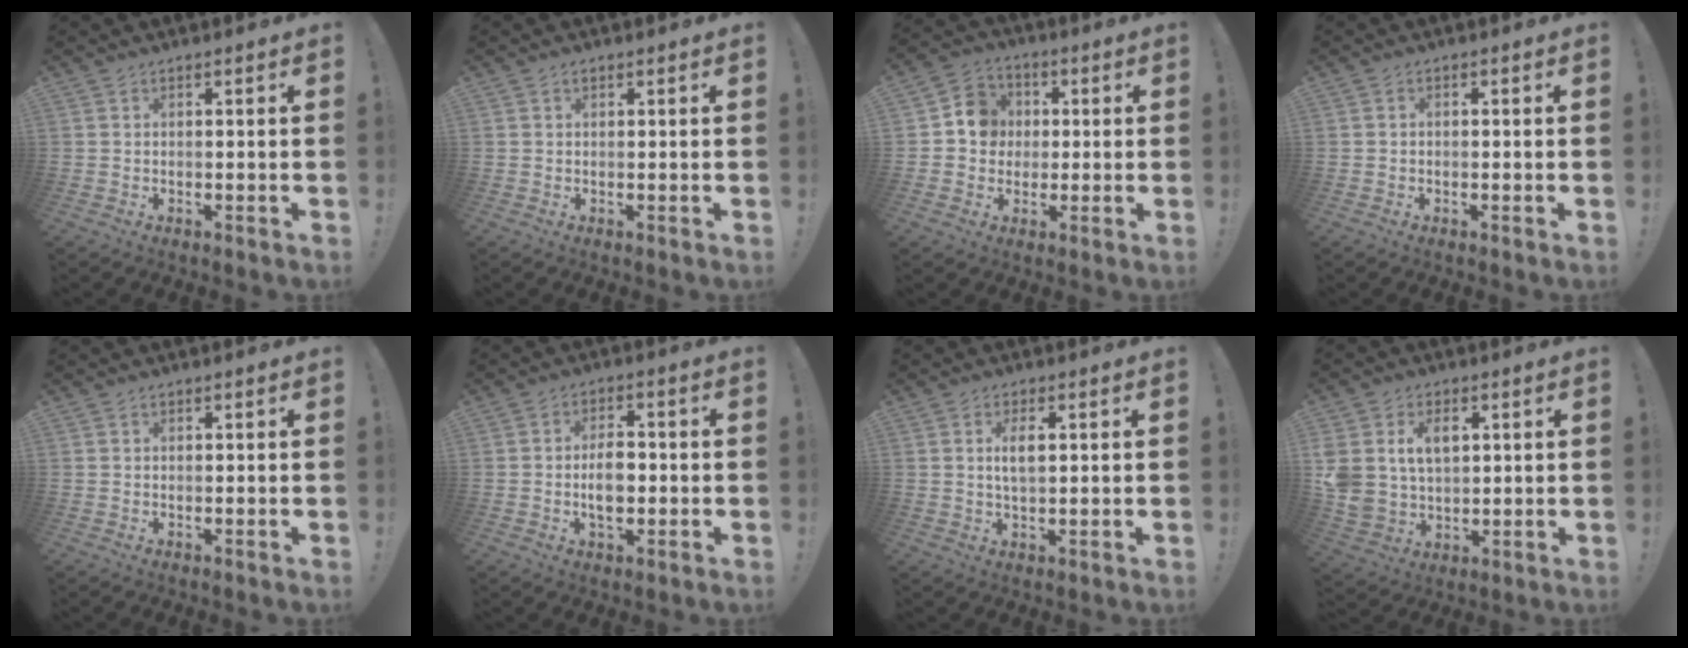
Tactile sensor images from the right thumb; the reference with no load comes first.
{"total": 0.8, "force": [0.5, 0.5, 0.4], "torque": [-0.009, 0.002, 0.009]}
{"total": 9.4, "force": [0.7, 8.9, 3.1], "torque": [-0.035, 0.012, 0.019]}
{"total": 0.8, "force": [-0.6, 0.4, 0.4], "torque": [-0.006, 0.003, -0.010]}
{"total": 0.5, "force": [0.3, 0.3, 0.2], "torque": [0.004, -0.002, 0.005]}
{"total": 7.0, "force": [-1.1, 4.3, 5.4], "torque": [-0.087, 0.004, -0.024]}
{"total": 4.5, "force": [1.1, 1.8, 3.9], "torque": [-0.055, -0.005, 0.014]}
{"total": 10.9, "force": [3.8, 8.4, 5.8], "torque": [-0.101, -0.011, 0.076]}